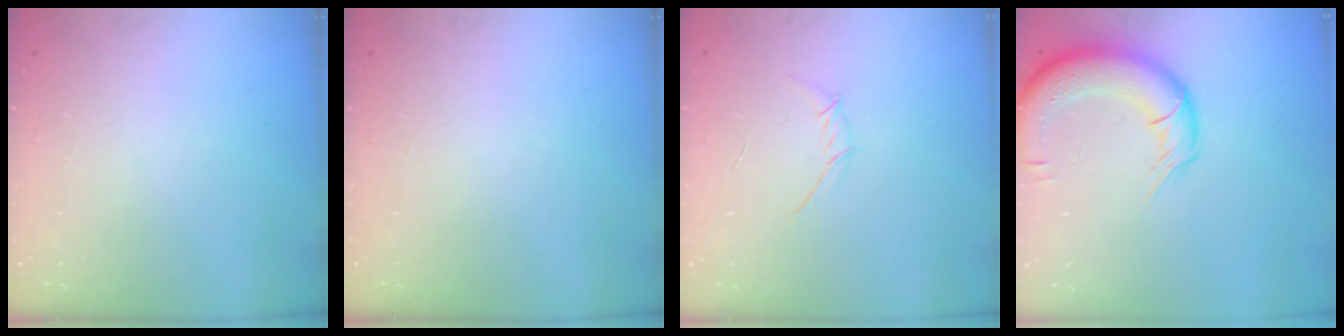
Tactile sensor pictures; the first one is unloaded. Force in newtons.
{"total": 0.0}
{"total": 4.2, "press": 4.2, "slide": 0.8}
{"total": 14.0, "press": 13.6, "slide": 3.1}